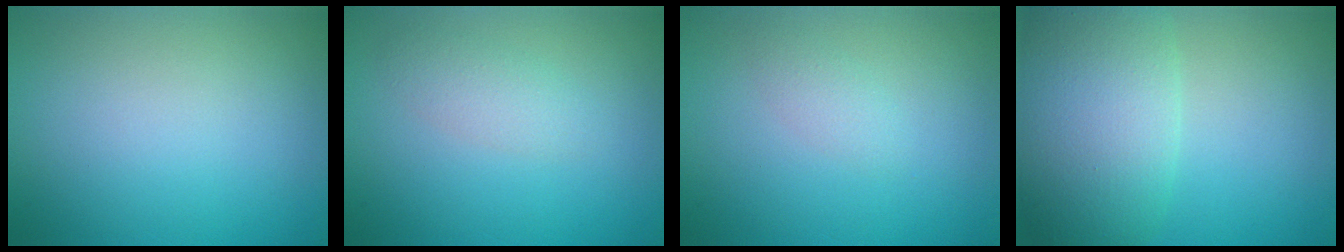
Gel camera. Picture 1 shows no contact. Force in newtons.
{"total": 1.9, "press": 1.9, "slide": 0.1}
{"total": 1.1, "press": 1.1, "slide": 0.0}
{"total": 8.2, "press": 8.1, "slide": 0.6}